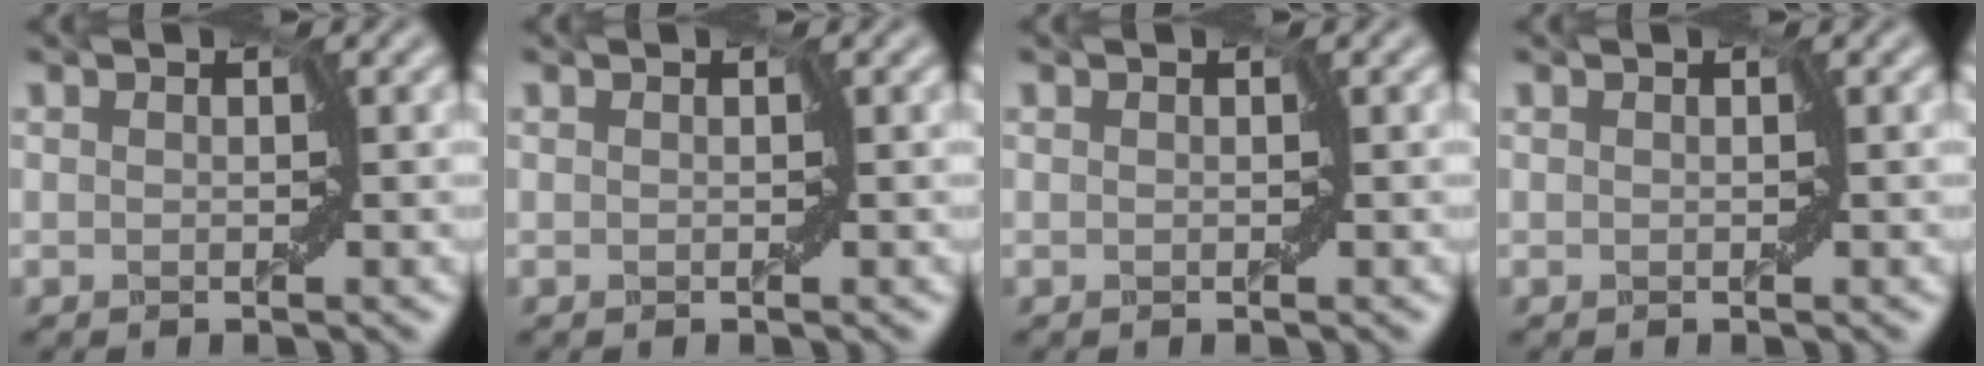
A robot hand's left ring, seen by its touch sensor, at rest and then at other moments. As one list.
[{"total": 0.0}, {"total": 0.0}, {"total": 0.0}]